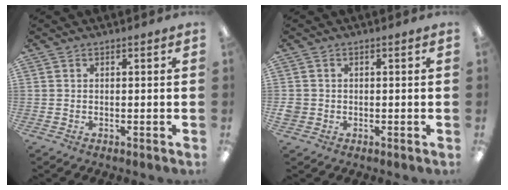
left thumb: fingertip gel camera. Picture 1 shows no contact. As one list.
[{"total": 2.3, "force": [-0.1, 2.3, 0.6], "torque": [-0.010, 0.004, -0.003]}]